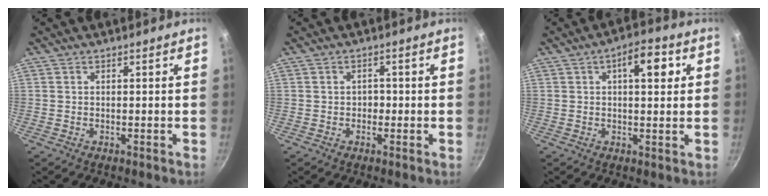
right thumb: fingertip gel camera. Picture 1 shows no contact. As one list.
[{"total": 1.5, "force": [-0.4, 1.3, 0.7], "torque": [-0.003, 0.006, -0.007]}, {"total": 7.8, "force": [2.2, 3.5, 6.6], "torque": [-0.071, 0.004, 0.023]}]